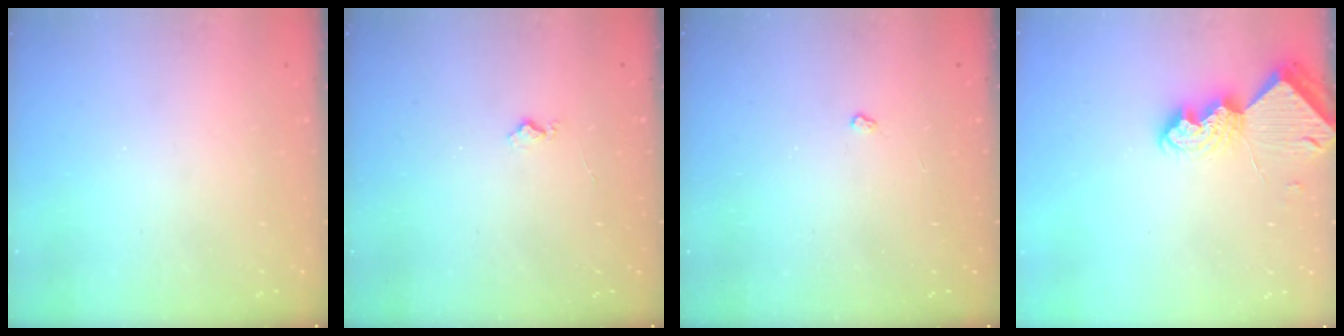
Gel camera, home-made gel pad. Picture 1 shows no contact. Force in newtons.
{"total": 4.1, "press": 4.1, "slide": 0.4}
{"total": 2.5, "press": 2.4, "slide": 0.5}
{"total": 7.9, "press": 7.8, "slide": 0.6}